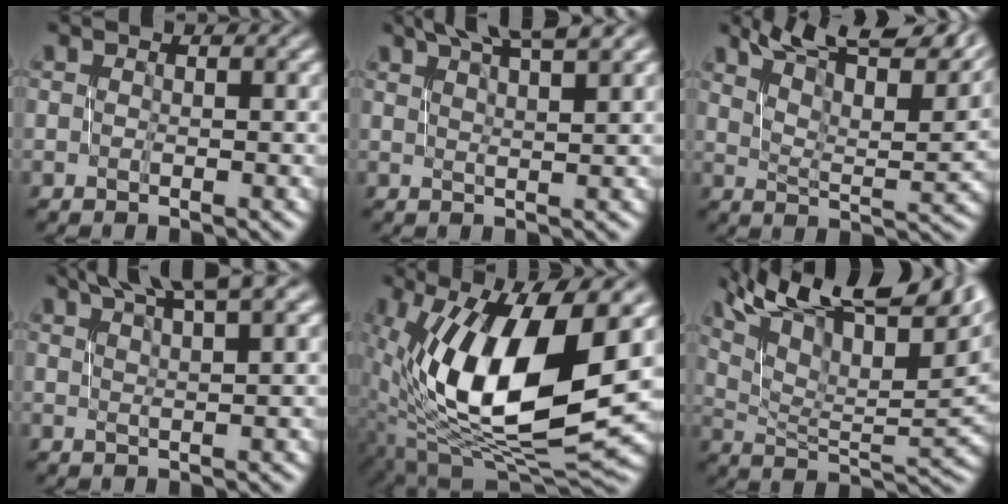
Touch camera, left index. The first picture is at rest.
{"total": 6.0, "force": [4.3, 0.9, 4.0], "torque": [-0.043, 0.017, 0.056]}
{"total": 13.1, "force": [10.0, 3.2, 7.8], "torque": [-0.126, 0.028, 0.139]}
{"total": 5.9, "force": [4.0, 0.8, 4.3], "torque": [-0.050, 0.015, 0.064]}
{"total": 14.1, "force": [1.4, 5.8, 12.8], "torque": [-0.230, -0.005, 0.019]}
{"total": 16.3, "force": [10.1, 5.5, 11.6], "torque": [-0.197, 0.047, 0.169]}